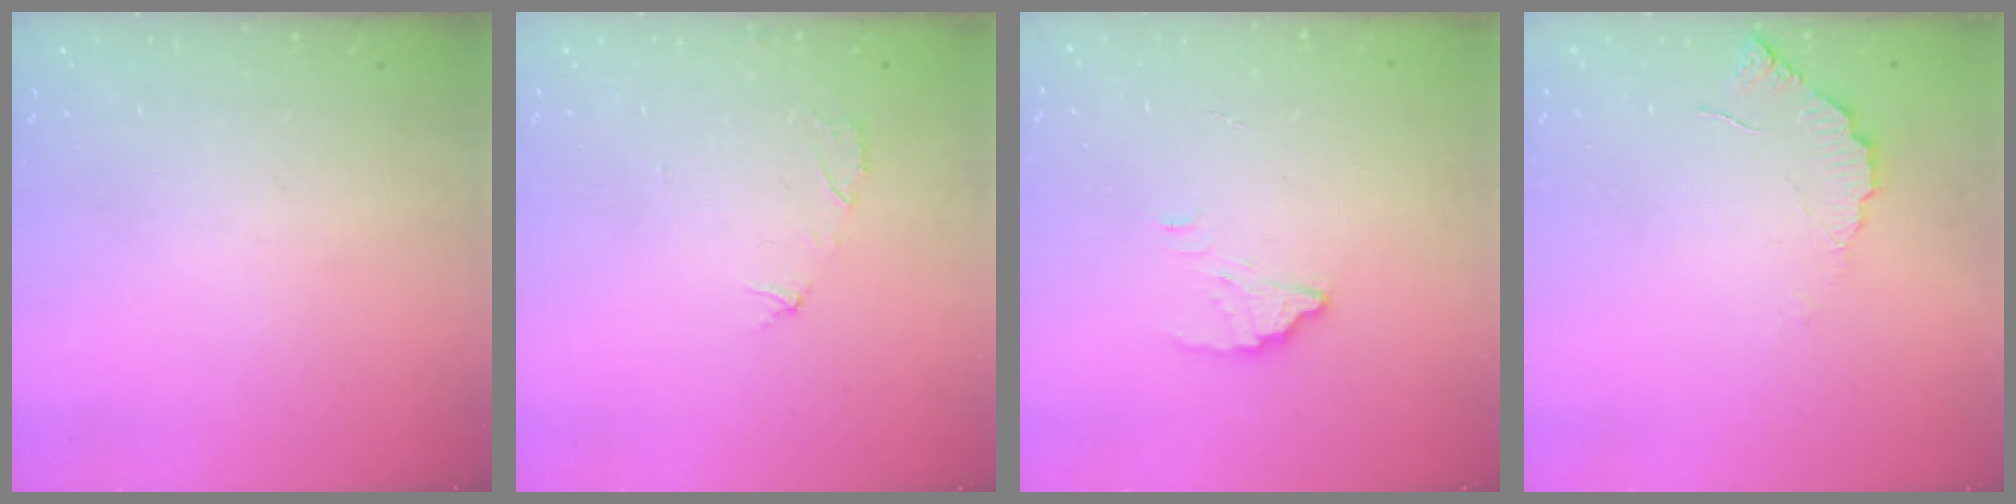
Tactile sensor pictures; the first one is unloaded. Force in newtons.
{"total": 2.1, "press": 2.1, "slide": 0.1}
{"total": 2.9, "press": 2.9, "slide": 0.2}
{"total": 4.0, "press": 4.0, "slide": 0.3}